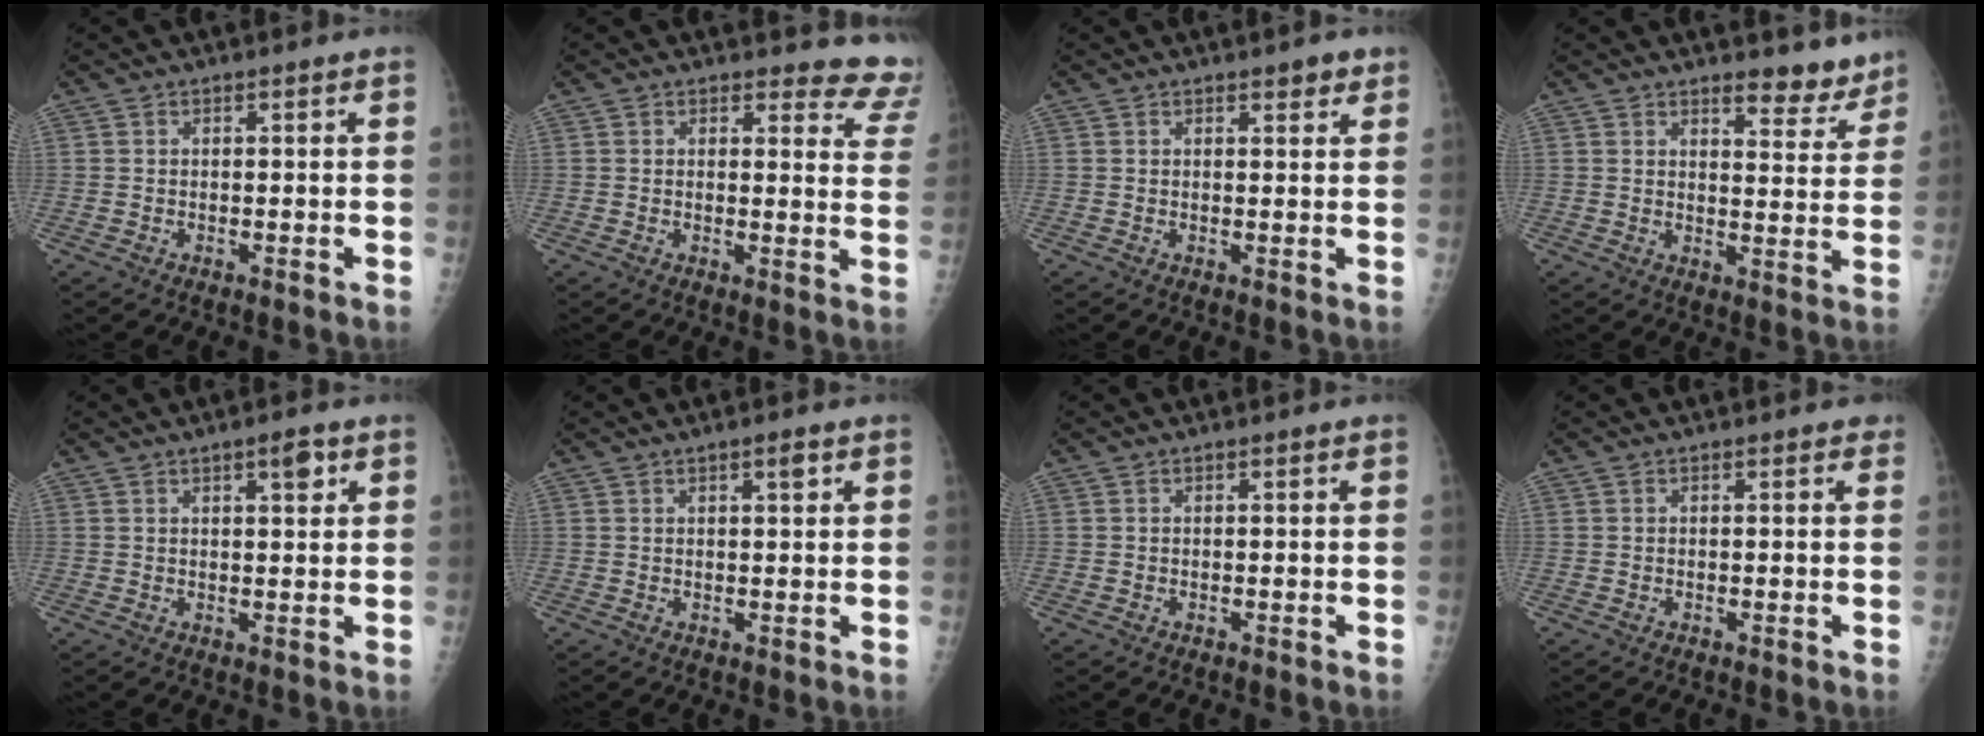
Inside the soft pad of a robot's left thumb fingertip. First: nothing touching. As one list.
[{"total": 8.7, "force": [8.4, 2.1, -0.6], "torque": [0.057, -0.085, 0.053]}, {"total": 2.2, "force": [1.6, 0.9, 1.2], "torque": [-0.005, -0.007, 0.017]}, {"total": 6.7, "force": [5.8, 2.6, 2.4], "torque": [0.002, -0.044, 0.070]}, {"total": 3.6, "force": [1.9, 1.2, 2.8], "torque": [-0.031, -0.007, 0.026]}, {"total": 2.1, "force": [1.2, 0.6, 1.7], "torque": [-0.021, -0.004, 0.016]}, {"total": 0.0}, {"total": 0.6, "force": [0.4, 0.4, 0.2], "torque": [0.002, -0.001, -0.001]}]